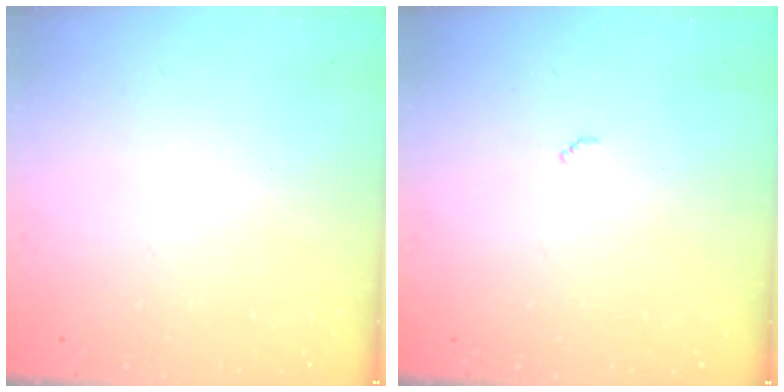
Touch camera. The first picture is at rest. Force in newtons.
{"total": 3.1, "press": 3.1, "slide": 0.4}